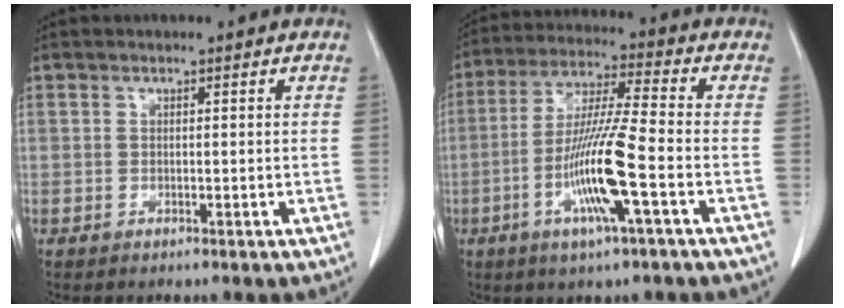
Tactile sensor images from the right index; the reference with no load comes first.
{"total": 12.4, "force": [-4.0, -0.1, 11.7], "torque": [-0.233, -0.009, -0.079]}